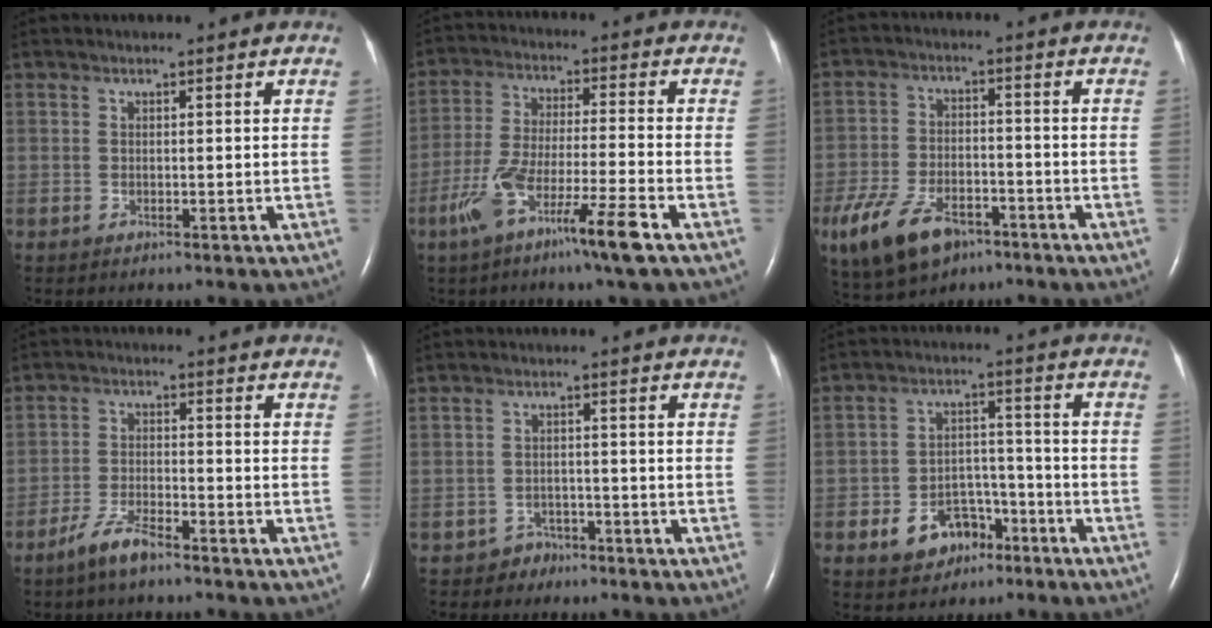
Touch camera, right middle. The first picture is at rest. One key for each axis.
{"total": 11.0, "fx": -6.4, "fy": -0.4, "fz": 8.9, "tx": -0.175, "ty": -0.018, "tz": -0.119}
{"total": 12.5, "fx": -7.4, "fy": 6.5, "fz": 7.6, "tx": -0.165, "ty": -0.005, "tz": -0.125}
{"total": 4.8, "fx": -3.9, "fy": 0.7, "fz": 2.7, "tx": -0.063, "ty": -0.006, "tz": -0.076}
{"total": 2.5, "fx": -1.8, "fy": 1.6, "fz": -0.5, "tx": 0.004, "ty": 0.008, "tz": -0.030}
{"total": 7.6, "fx": -4.1, "fy": 5.3, "fz": 3.5, "tx": -0.064, "ty": 0.021, "tz": -0.057}